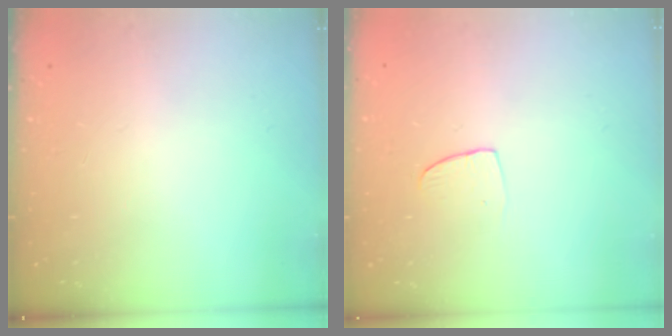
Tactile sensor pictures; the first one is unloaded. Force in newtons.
{"total": 5.8, "press": 5.7, "slide": 0.4}